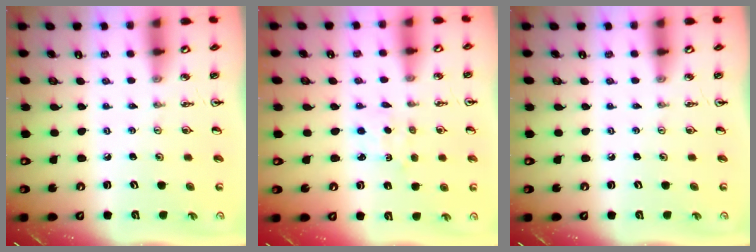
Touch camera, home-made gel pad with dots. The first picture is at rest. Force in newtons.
{"total": 1.7, "press": 1.7, "slide": 0.3}
{"total": 0.0}